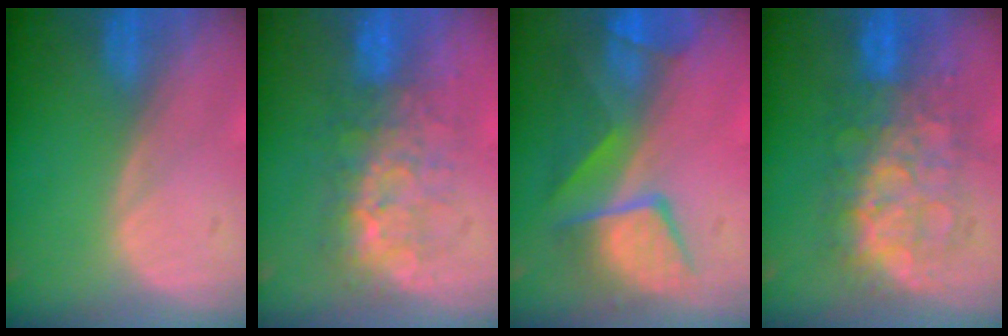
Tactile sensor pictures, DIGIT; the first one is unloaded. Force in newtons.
{"total": 7.9, "press": 7.7, "slide": 1.6}
{"total": 10.1, "press": 8.7, "slide": 5.0}
{"total": 9.4, "press": 9.3, "slide": 0.6}